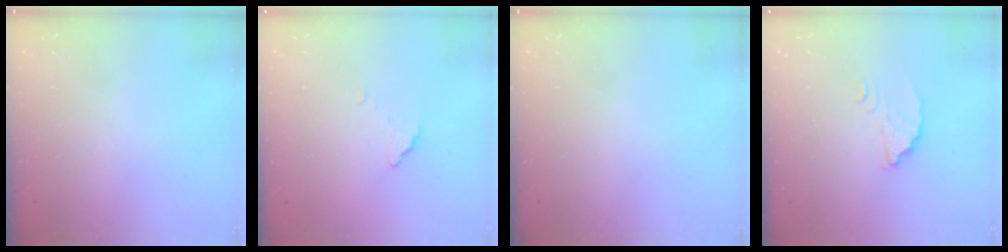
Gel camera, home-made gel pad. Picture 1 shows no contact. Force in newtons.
{"total": 3.6, "press": 3.6, "slide": 0.2}
{"total": 0.0}
{"total": 2.6, "press": 2.6, "slide": 0.1}